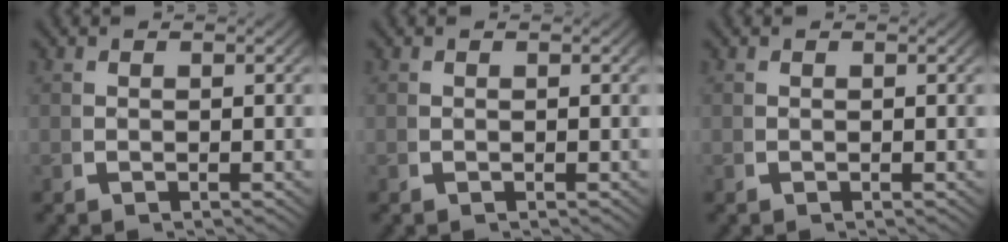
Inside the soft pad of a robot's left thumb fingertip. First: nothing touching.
{"total": 0.0}
{"total": 0.0}